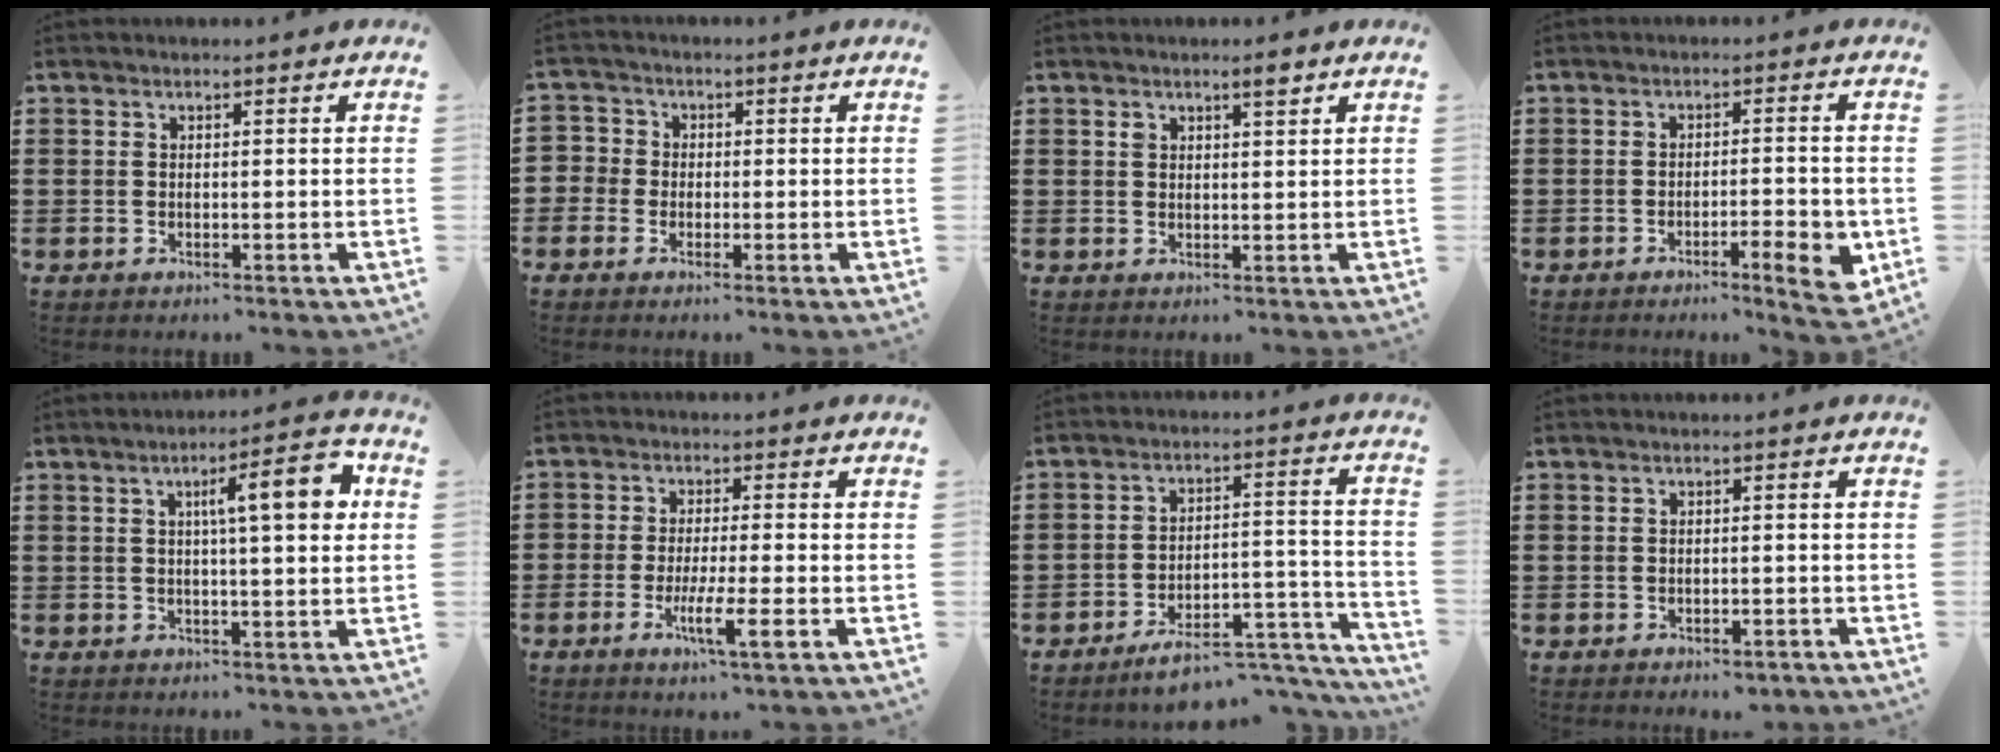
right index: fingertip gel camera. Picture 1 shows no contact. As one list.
[{"total": 2.5, "force": [-0.9, 2.3, 0.1], "torque": [-0.016, 0.006, -0.023]}, {"total": 2.2, "force": [1.5, 0.5, 1.5], "torque": [-0.025, -0.002, 0.024]}, {"total": 5.3, "force": [-2.7, 1.0, 4.5], "torque": [-0.068, -0.003, -0.041]}, {"total": 8.7, "force": [2.4, 1.7, 8.2], "torque": [-0.129, -0.005, 0.029]}, {"total": 6.4, "force": [-2.6, 0.9, 5.8], "torque": [-0.105, -0.011, -0.045]}, {"total": 7.0, "force": [-6.1, 1.5, 3.1], "torque": [-0.042, 0.012, -0.111]}, {"total": 0.9, "force": [-0.7, 0.2, 0.5], "torque": [-0.014, -0.007, -0.013]}]